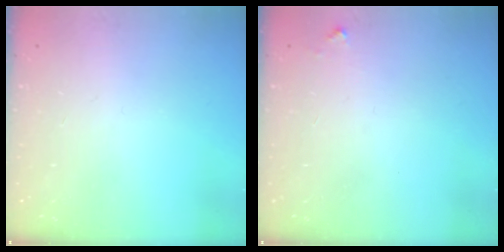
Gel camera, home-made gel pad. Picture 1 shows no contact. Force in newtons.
{"total": 3.1, "press": 3.1, "slide": 0.1}